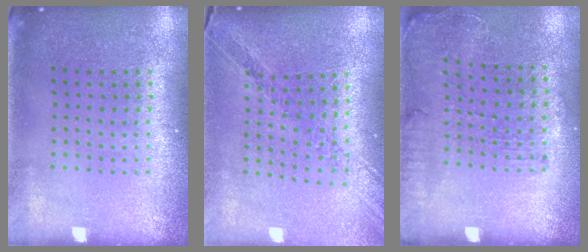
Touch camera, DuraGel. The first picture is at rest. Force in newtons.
{"total": 1.2, "press": 1.2, "slide": 0.2}
{"total": 1.4, "press": 1.2, "slide": 0.7}